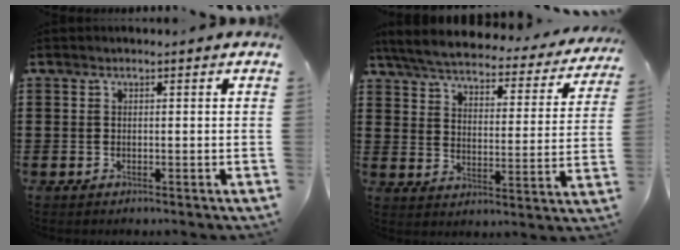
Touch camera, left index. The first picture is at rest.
{"total": 4.9, "force": [4.6, 0.5, 1.7], "torque": [-0.057, -0.029, 0.075]}